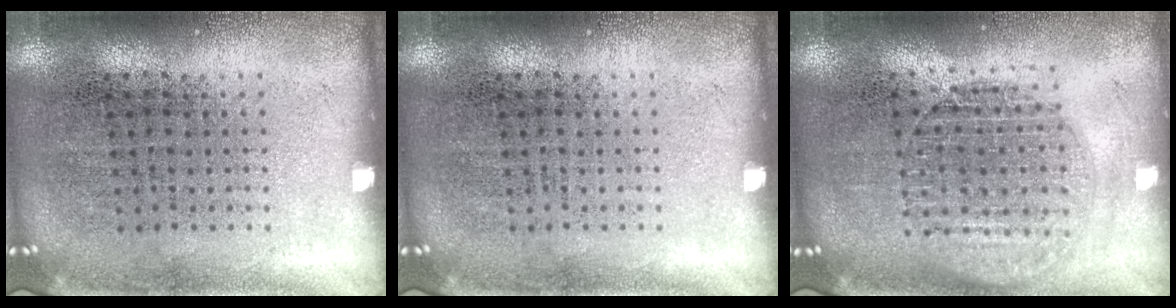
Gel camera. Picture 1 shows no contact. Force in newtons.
{"total": 0.0}
{"total": 1.6, "press": 1.4, "slide": 0.7}